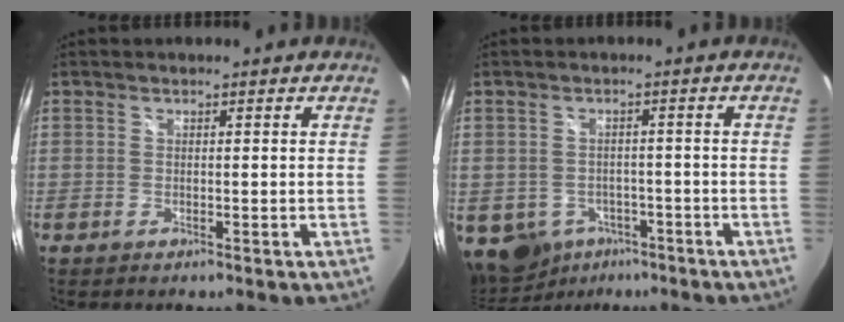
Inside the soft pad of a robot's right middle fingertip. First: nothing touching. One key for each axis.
{"total": 10.3, "fx": -5.2, "fy": 7.9, "fz": 4.1, "tx": -0.115, "ty": -0.012, "tz": -0.063}